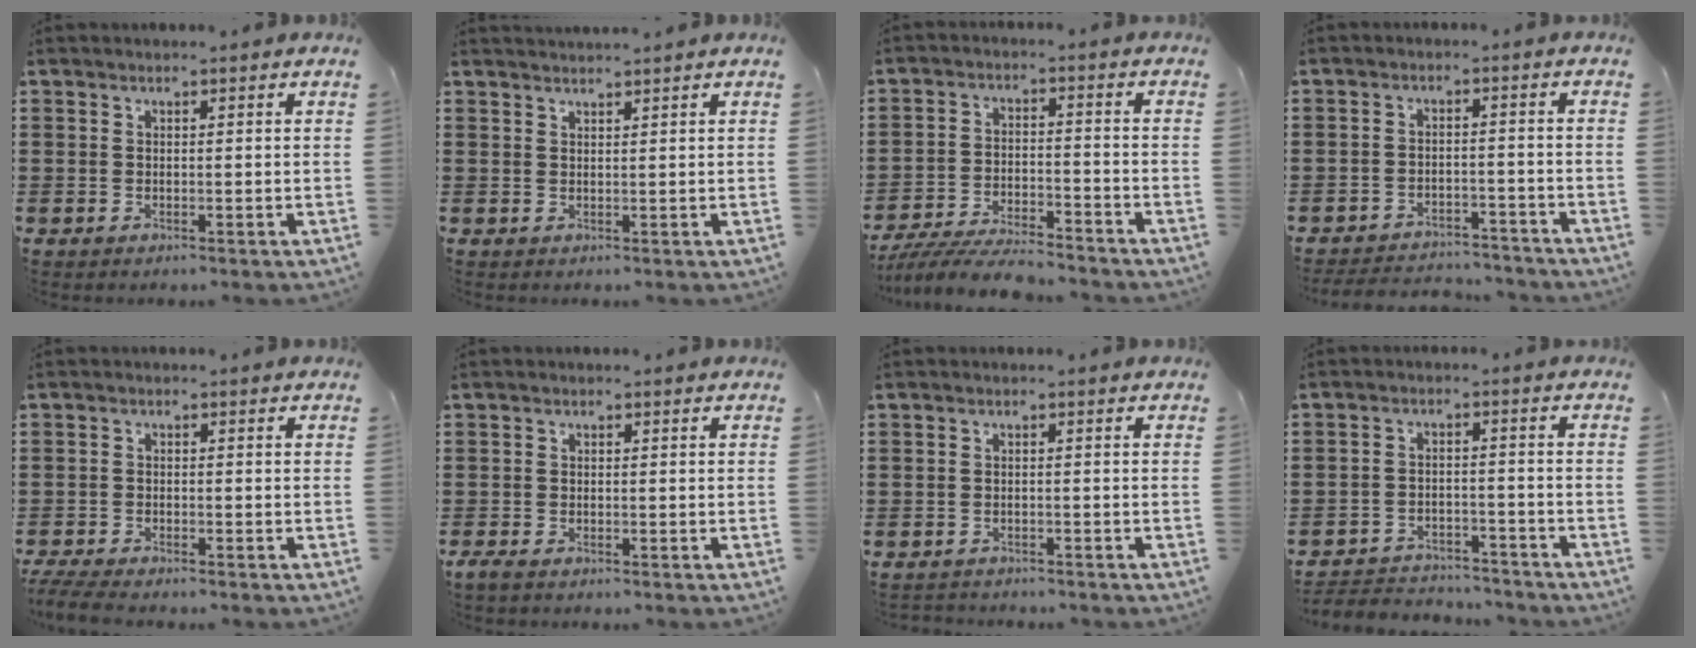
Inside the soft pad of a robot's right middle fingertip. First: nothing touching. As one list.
[{"total": 1.3, "force": [1.3, -0.3, 0.1], "torque": [-0.004, -0.004, 0.026]}, {"total": 6.8, "force": [-6.5, 0.5, 2.0], "torque": [-0.040, 0.001, -0.125]}, {"total": 3.8, "force": [-3.8, 0.4, 0.3], "torque": [-0.016, 0.000, -0.082]}, {"total": 3.0, "force": [-2.8, 0.1, 0.9], "torque": [-0.032, -0.008, -0.061]}, {"total": 1.3, "force": [-1.0, 0.4, 0.7], "torque": [-0.024, -0.005, -0.021]}, {"total": 1.4, "force": [-1.4, 0.1, -0.1], "torque": [-0.005, -0.001, -0.029]}, {"total": 3.7, "force": [-3.6, 0.7, 0.2], "torque": [-0.011, 0.004, -0.077]}]